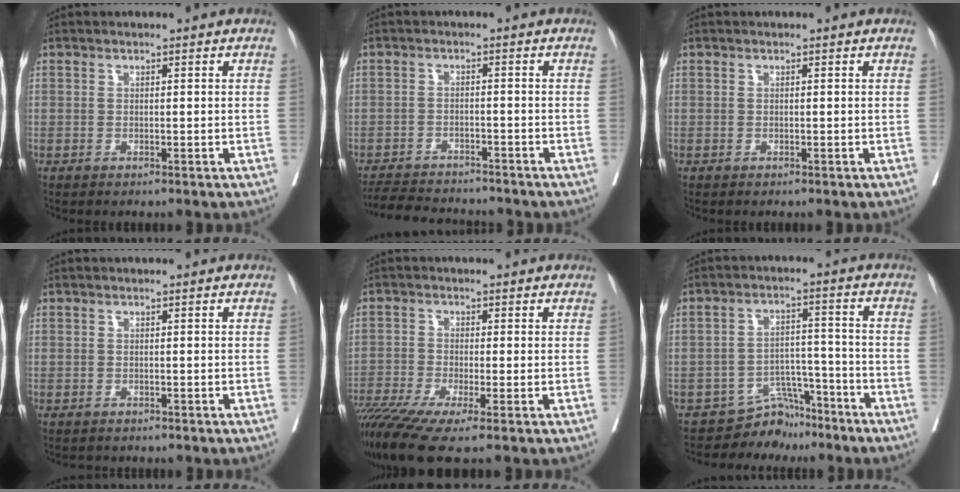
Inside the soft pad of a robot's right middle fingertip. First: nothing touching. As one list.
[{"total": 7.7, "force": [-7.2, 2.2, 1.6], "torque": [-0.022, -0.002, -0.112]}, {"total": 0.0}, {"total": 1.4, "force": [-1.3, 0.6, 0.1], "torque": [-0.010, -0.003, -0.021]}, {"total": 9.9, "force": [-7.2, 0.3, 6.8], "torque": [-0.121, -0.018, -0.126]}, {"total": 5.6, "force": [-5.1, 2.3, -0.5], "torque": [0.011, 0.035, -0.082]}]